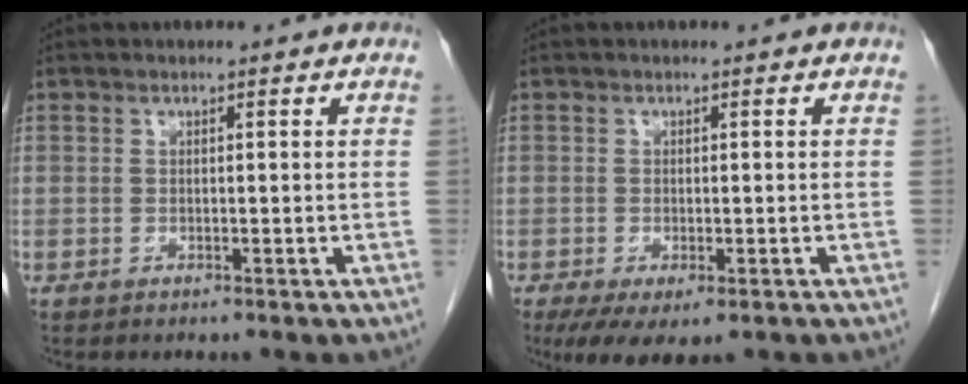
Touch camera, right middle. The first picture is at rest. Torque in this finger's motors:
{"motor_torque": [1.00, -0.50, 0.04, 0.03]}